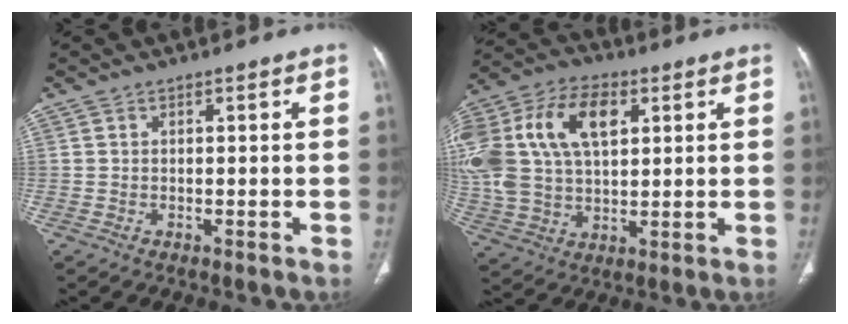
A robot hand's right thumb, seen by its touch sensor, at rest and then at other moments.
{"total": 25.6, "force": [7.4, 15.9, 18.6], "torque": [-0.420, 0.036, 0.140]}